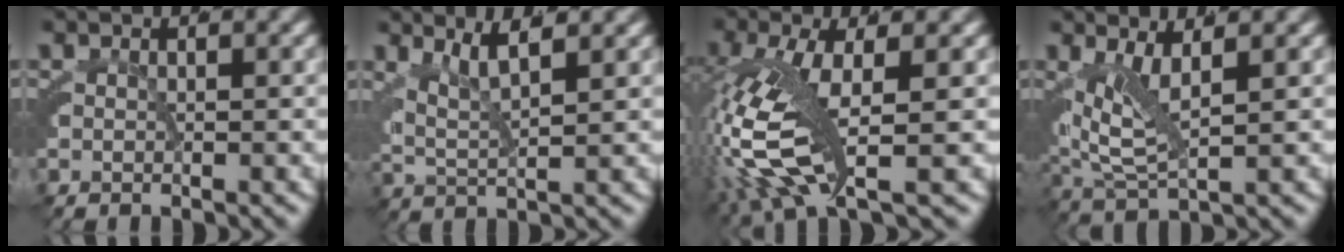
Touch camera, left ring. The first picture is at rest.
{"total": 4.4, "force": [2.0, 2.2, 3.2], "torque": [-0.067, -0.005, 0.032]}
{"total": 8.4, "force": [-1.3, 3.1, 7.7], "torque": [-0.183, -0.034, -0.001]}
{"total": 3.8, "force": [0.9, 1.4, 3.4], "torque": [-0.083, -0.020, 0.026]}